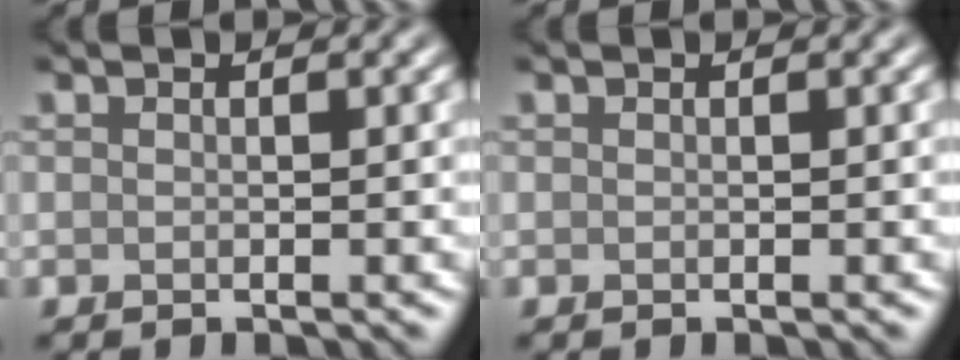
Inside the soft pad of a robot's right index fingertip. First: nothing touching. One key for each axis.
{"total": 0.0}